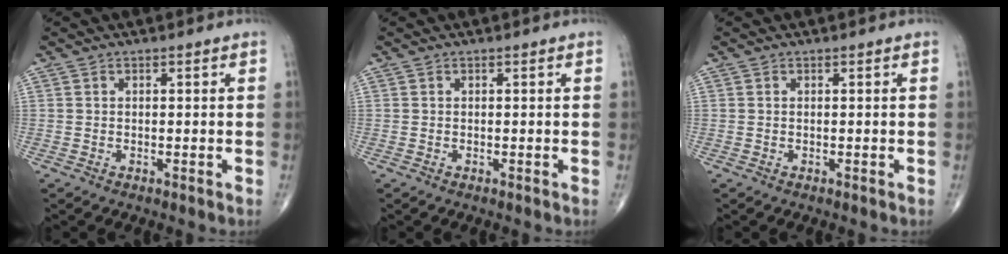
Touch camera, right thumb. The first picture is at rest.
{"total": 0.0}
{"total": 0.0}